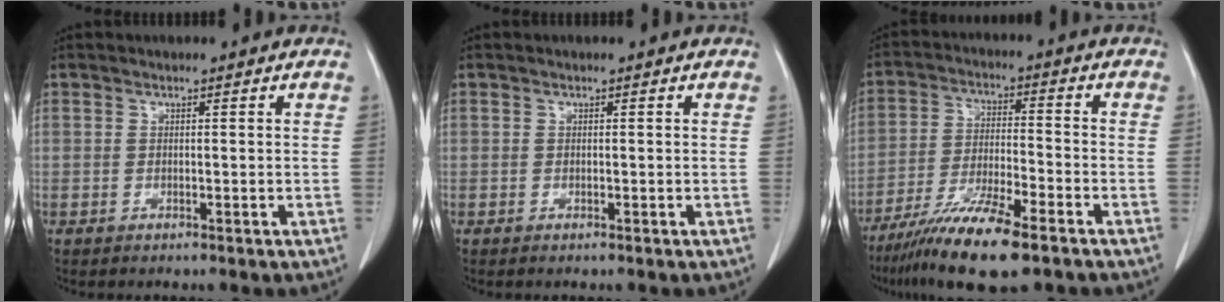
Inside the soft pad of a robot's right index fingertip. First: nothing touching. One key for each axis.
{"total": 0.0}
{"total": 12.5, "fx": -8.6, "fy": 1.3, "fz": 8.9, "tx": -0.164, "ty": -0.030, "tz": -0.152}